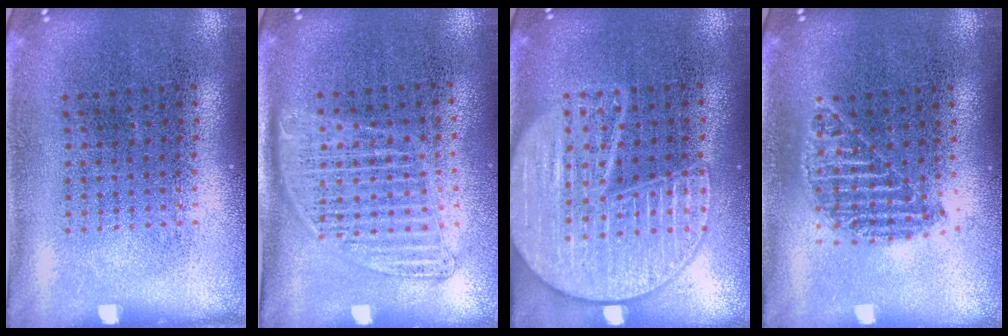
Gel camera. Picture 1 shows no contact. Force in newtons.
{"total": 1.4, "press": 1.3, "slide": 0.6}
{"total": 3.4, "press": 3.4, "slide": 0.4}
{"total": 1.1, "press": 1.0, "slide": 0.5}